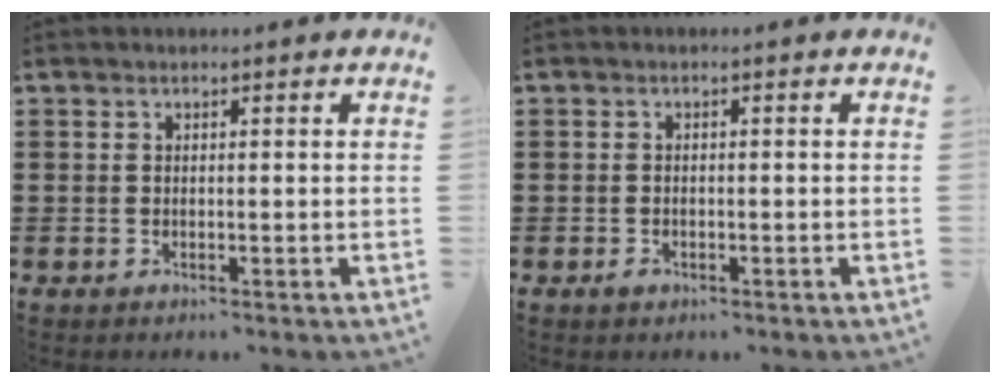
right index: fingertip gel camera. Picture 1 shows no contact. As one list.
[{"total": 0.6, "force": [-0.4, 0.4, 0.3], "torque": [-0.007, -0.001, -0.008]}]